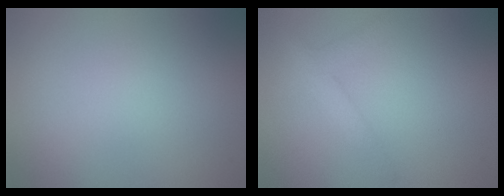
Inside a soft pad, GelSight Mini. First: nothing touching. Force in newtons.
{"total": 2.0, "press": 2.0, "slide": 0.1}